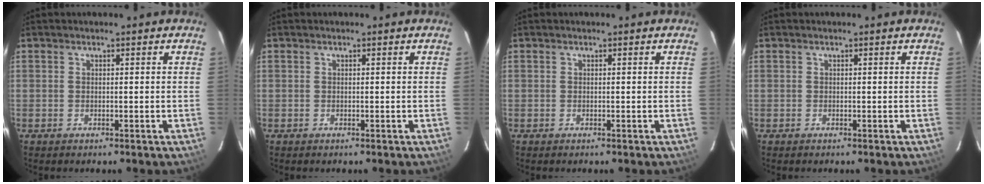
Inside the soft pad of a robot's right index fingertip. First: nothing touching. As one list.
[{"total": 0.0}, {"total": 0.0}, {"total": 0.0}]